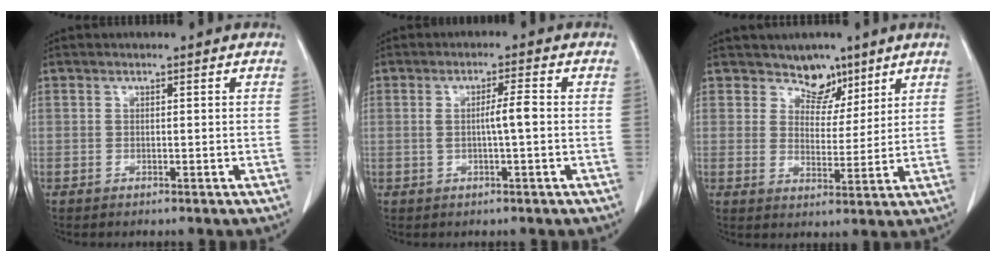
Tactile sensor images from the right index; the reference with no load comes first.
{"total": 3.5, "force": [-0.1, 0.1, 3.5], "torque": [-0.059, 0.003, -0.001]}
{"total": 5.2, "force": [4.0, 3.3, 0.9], "torque": [-0.002, -0.005, 0.067]}